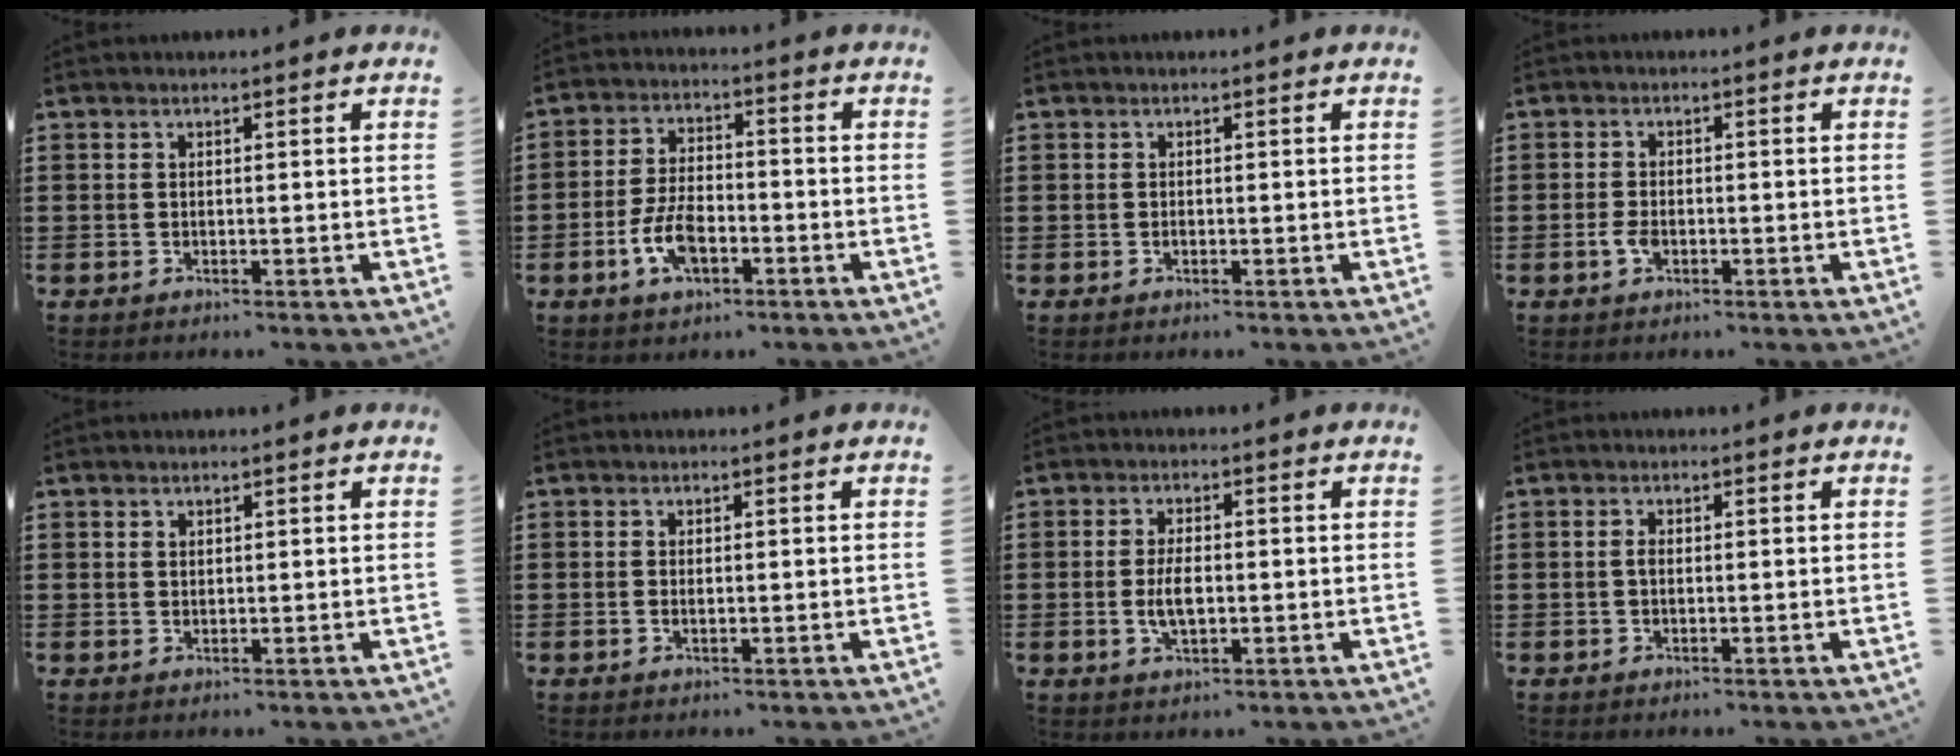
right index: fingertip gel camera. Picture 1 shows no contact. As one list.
[{"total": 6.7, "force": [-2.6, 3.4, 5.2], "torque": [-0.121, -0.002, -0.053]}, {"total": 0.0}, {"total": 2.2, "force": [-0.9, 1.1, 1.7], "torque": [-0.048, -0.008, -0.019]}, {"total": 0.7, "force": [0.4, 0.5, 0.1], "torque": [-0.003, 0.003, 0.009]}, {"total": 0.8, "force": [-0.1, 0.4, 0.7], "torque": [-0.015, 0.000, -0.002]}, {"total": 4.3, "force": [-0.5, 1.9, 3.8], "torque": [-0.078, 0.001, -0.012]}, {"total": 1.0, "force": [-0.2, 0.5, 0.9], "torque": [-0.018, 0.001, -0.004]}]